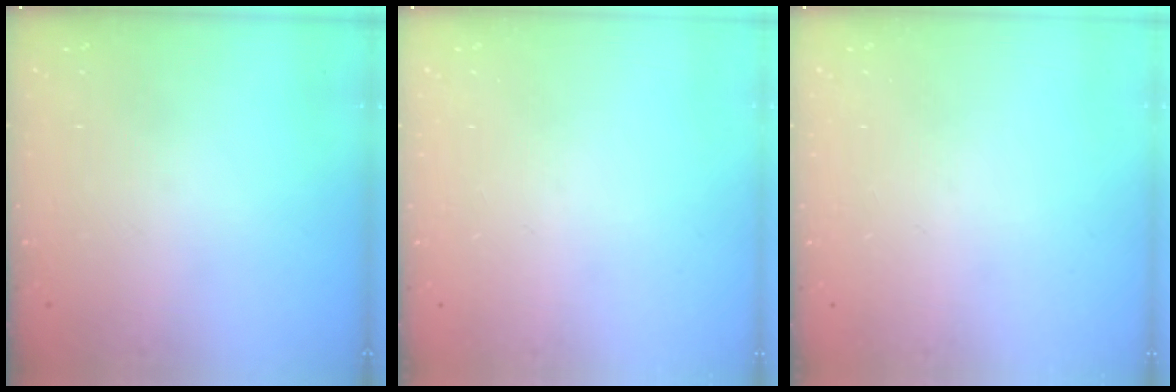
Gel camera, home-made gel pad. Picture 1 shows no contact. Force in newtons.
{"total": 0.0}
{"total": 0.0}